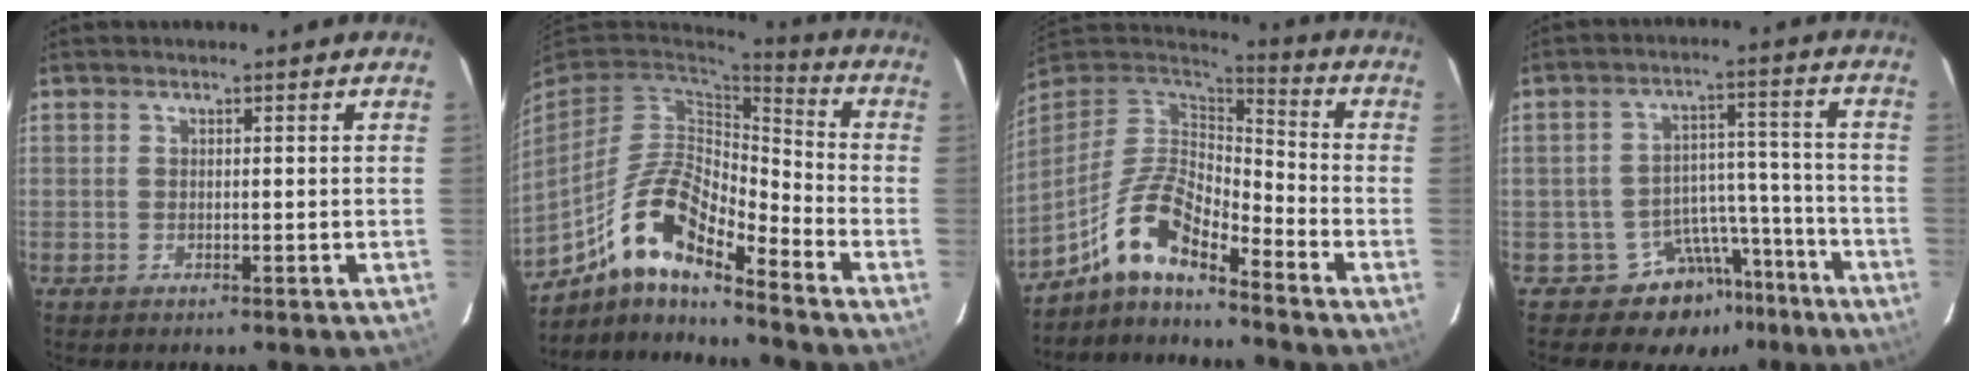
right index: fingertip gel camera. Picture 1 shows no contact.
{"total": 14.3, "force": [-10.1, 3.7, 9.5], "torque": [-0.185, 0.023, -0.184]}
{"total": 11.3, "force": [-7.9, 3.3, 7.4], "torque": [-0.156, 0.034, -0.147]}
{"total": 10.3, "force": [-7.4, 6.8, 2.0], "torque": [-0.002, 0.075, -0.103]}